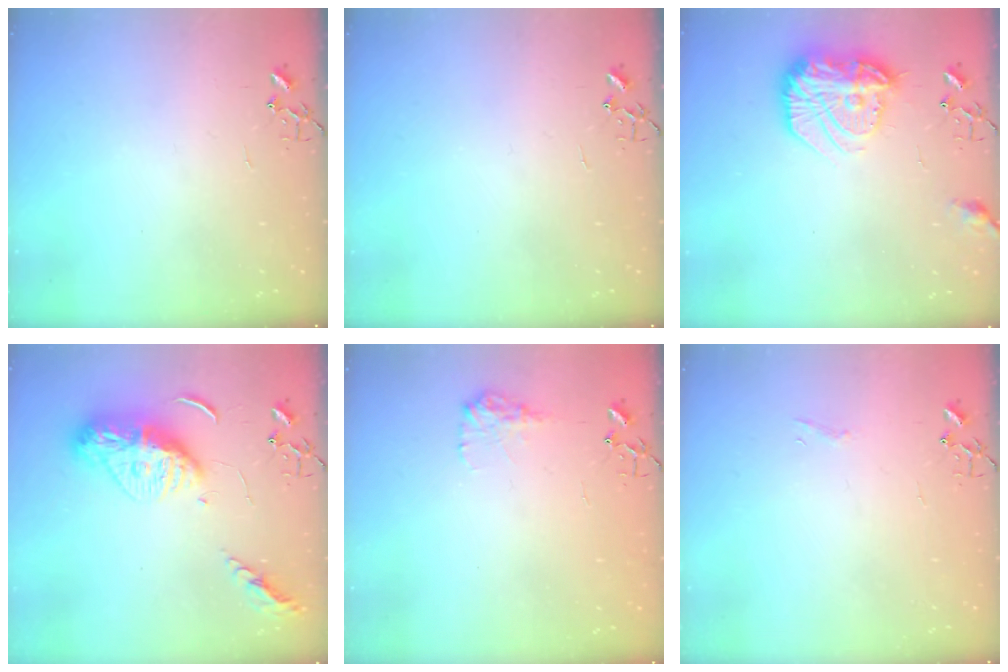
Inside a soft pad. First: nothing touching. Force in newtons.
{"total": 0.0}
{"total": 18.4, "press": 18.3, "slide": 1.4}
{"total": 13.5, "press": 13.5, "slide": 1.2}
{"total": 9.6, "press": 9.6, "slide": 0.3}
{"total": 4.2, "press": 4.2, "slide": 0.3}